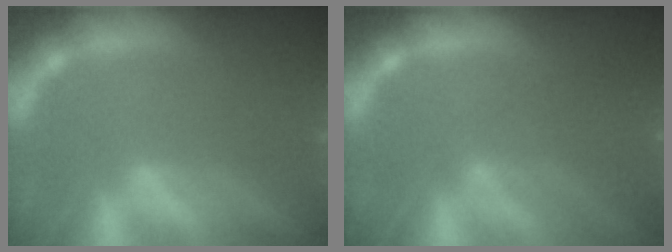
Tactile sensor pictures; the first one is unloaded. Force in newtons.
{"total": 4.1}